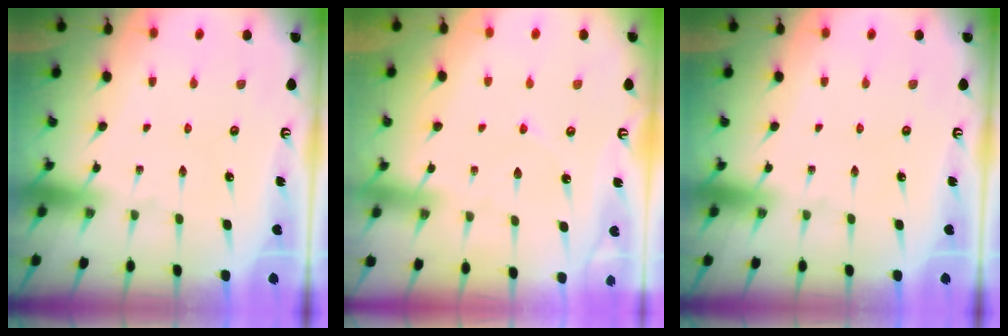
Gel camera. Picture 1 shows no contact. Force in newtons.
{"total": 2.9, "press": 2.9, "slide": 0.4}
{"total": 0.0}